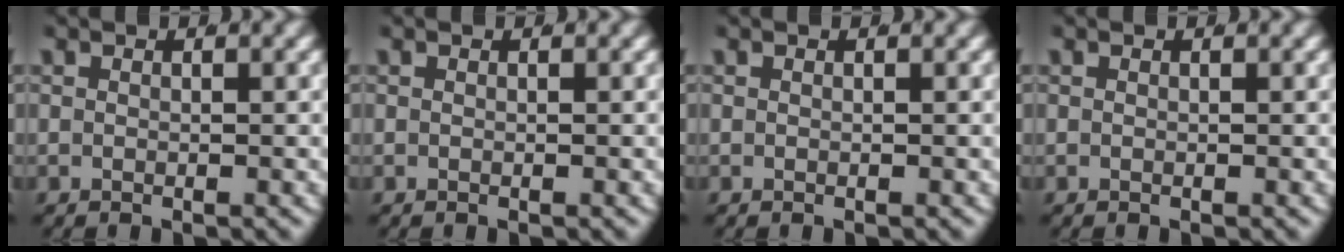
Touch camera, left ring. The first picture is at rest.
{"total": 0.0}
{"total": 0.0}
{"total": 0.0}